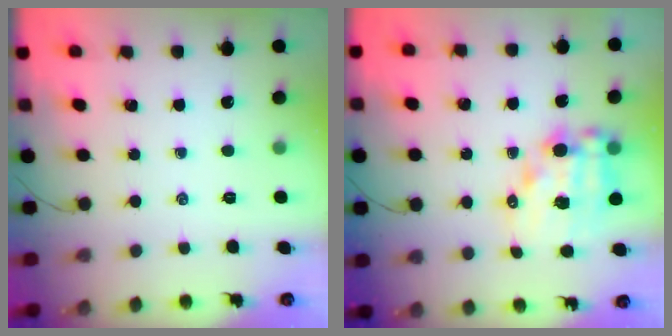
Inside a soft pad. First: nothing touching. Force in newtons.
{"total": 13.3, "press": 12.9, "slide": 3.3}